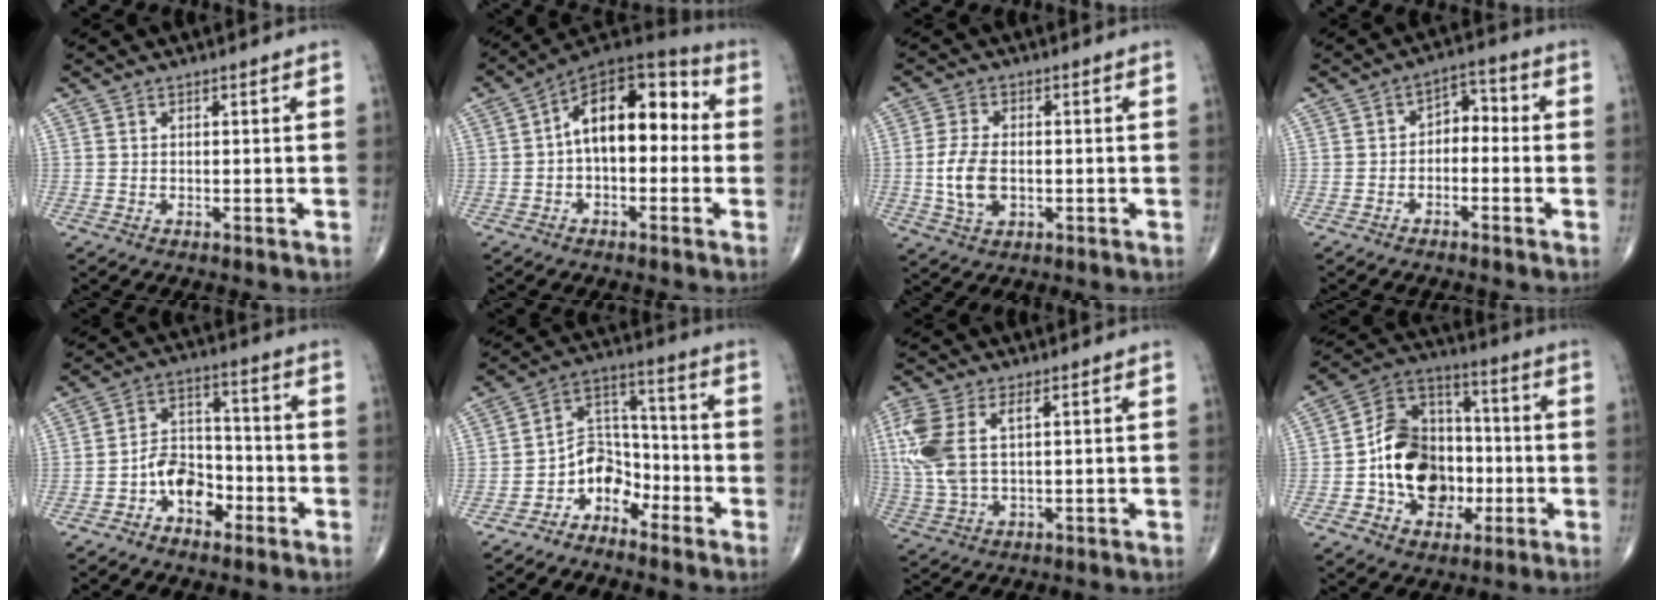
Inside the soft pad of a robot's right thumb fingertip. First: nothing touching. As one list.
[{"total": 15.0, "force": [0.6, 8.6, 12.2], "torque": [-0.146, 0.049, -0.007]}, {"total": 7.1, "force": [-0.9, 4.4, 5.5], "torque": [-0.110, 0.004, -0.014]}, {"total": 4.9, "force": [-1.4, 3.3, 3.3], "torque": [-0.026, 0.038, -0.037]}, {"total": 8.5, "force": [-3.9, 5.8, 4.9], "torque": [-0.051, 0.046, -0.073]}, {"total": 7.7, "force": [-5.0, 5.3, 2.4], "torque": [-0.005, 0.081, -0.104]}, {"total": 10.6, "force": [2.8, 5.3, 8.7], "torque": [-0.226, 0.007, 0.061]}, {"total": 17.7, "force": [-2.9, 13.5, 11.2], "torque": [-0.140, 0.043, -0.050]}]